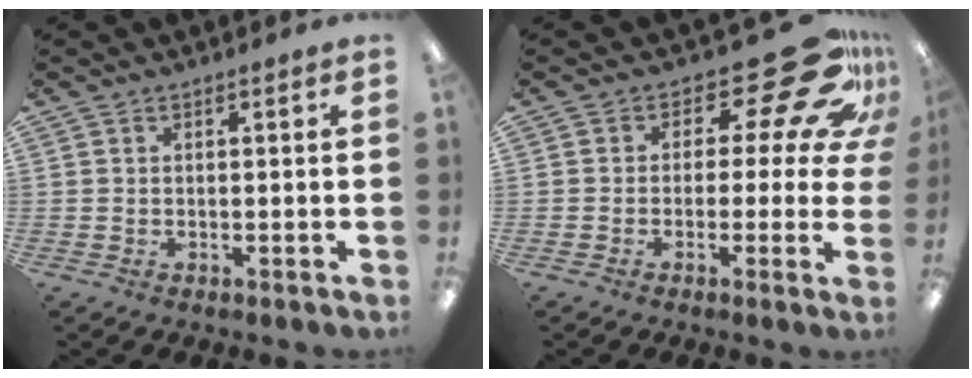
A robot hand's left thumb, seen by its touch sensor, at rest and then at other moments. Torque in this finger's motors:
{"motor_torque": [-0.09, 0.51, 0.06, -0.06, 0.03]}